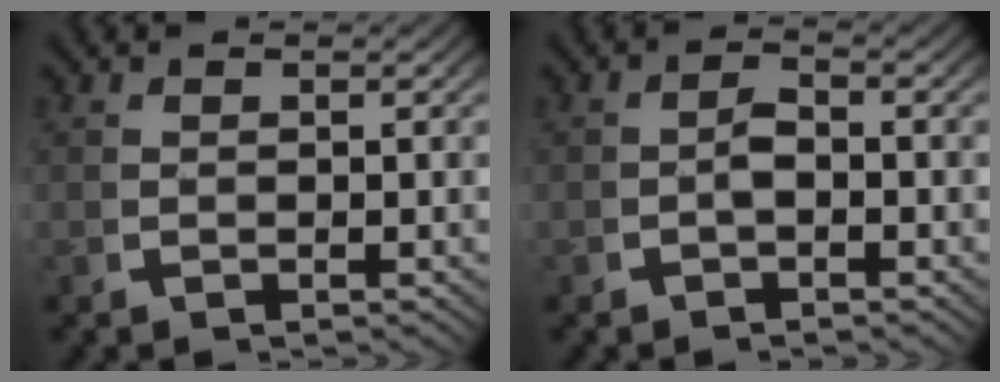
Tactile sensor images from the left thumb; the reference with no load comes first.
{"total": 1.7, "force": [-0.9, 0.8, 1.1], "torque": [-0.020, -0.004, -0.016]}